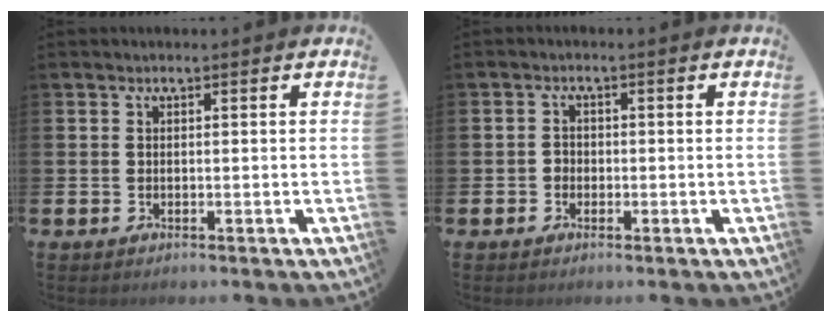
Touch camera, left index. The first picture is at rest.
{"total": 1.4, "force": [-0.5, 1.2, 0.3], "torque": [-0.007, 0.005, -0.012]}